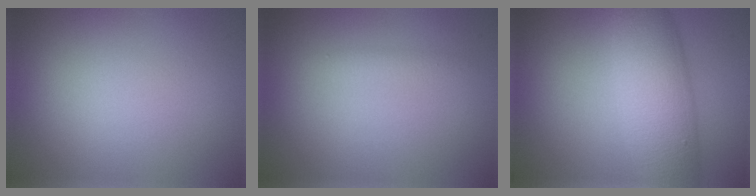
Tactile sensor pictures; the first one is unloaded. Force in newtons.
{"total": 0.9, "press": 0.9, "slide": 0.0}
{"total": 8.0, "press": 8.0, "slide": 0.1}